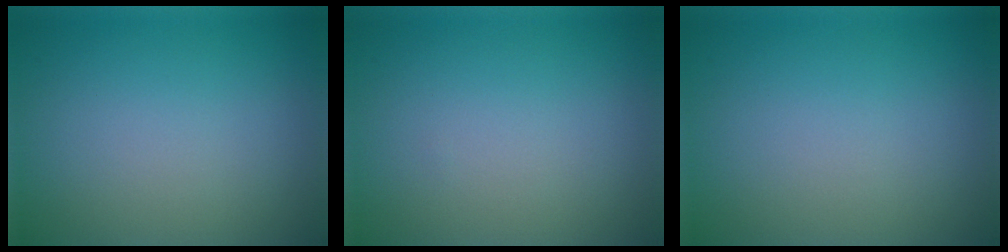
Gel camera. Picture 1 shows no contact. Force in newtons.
{"total": 0.0}
{"total": 0.0}